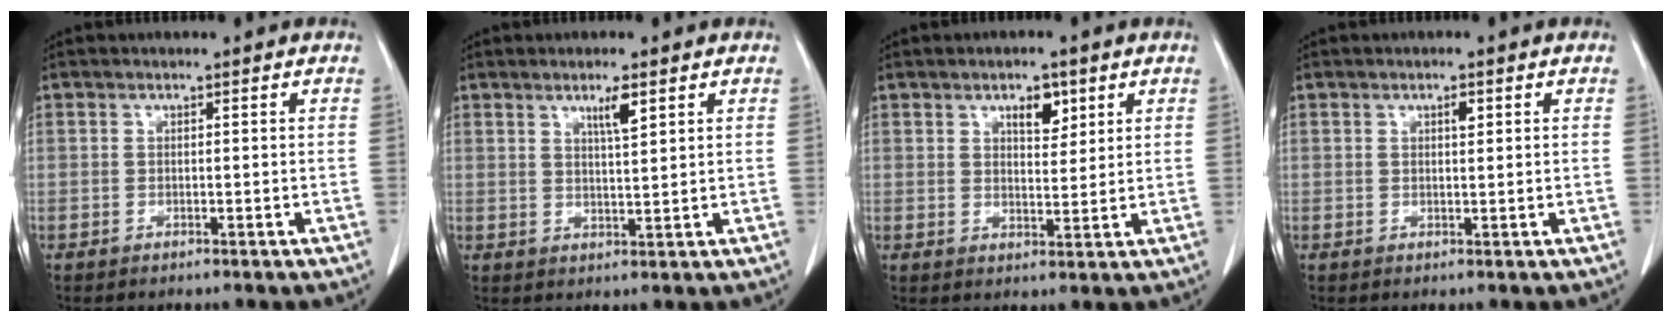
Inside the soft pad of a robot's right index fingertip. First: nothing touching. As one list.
[{"total": 3.2, "force": [1.9, 0.2, 2.6], "torque": [-0.047, -0.004, 0.034]}, {"total": 4.1, "force": [2.2, 1.9, 2.9], "torque": [-0.043, -0.002, 0.037]}, {"total": 1.2, "force": [0.5, 0.4, 1.0], "torque": [-0.018, 0.000, 0.007]}]